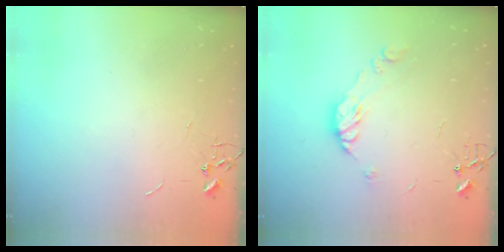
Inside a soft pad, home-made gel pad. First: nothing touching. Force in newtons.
{"total": 8.9, "press": 8.9, "slide": 0.6}